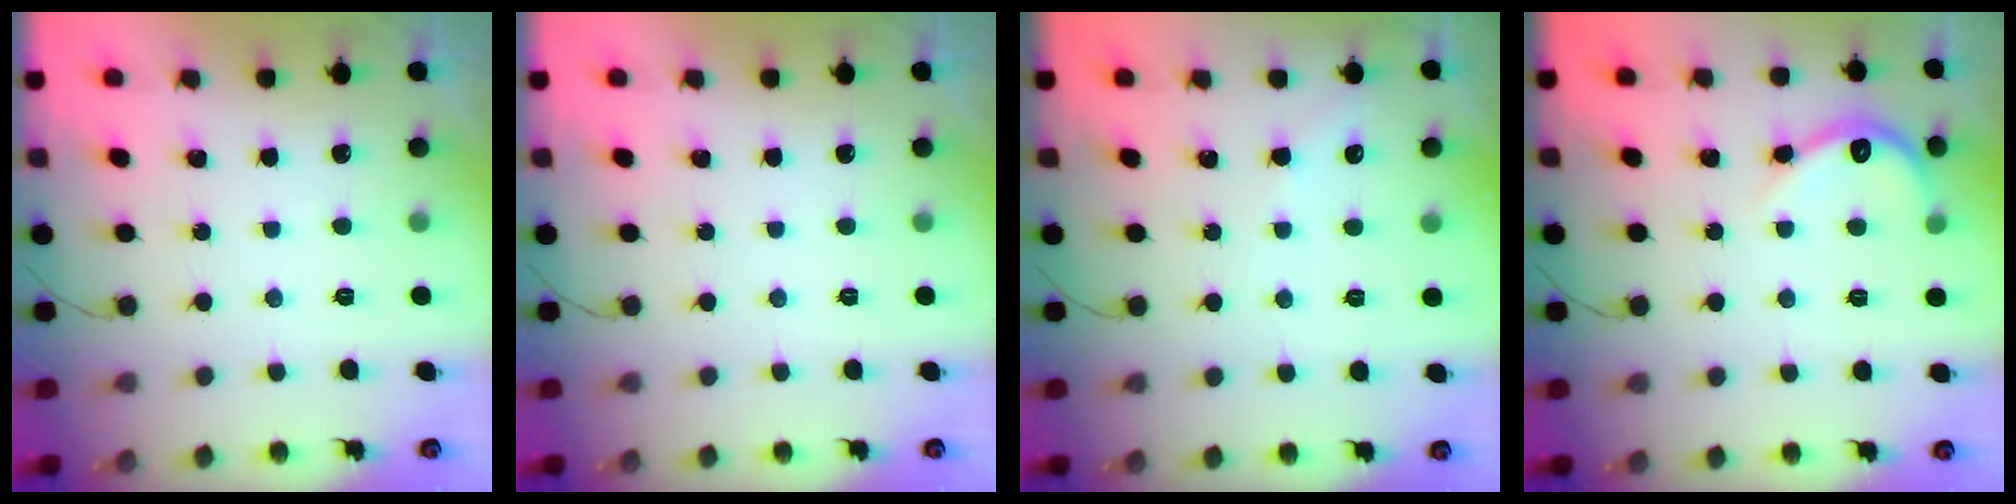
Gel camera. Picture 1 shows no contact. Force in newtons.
{"total": 0.0}
{"total": 3.0, "press": 3.0, "slide": 0.4}
{"total": 7.4, "press": 7.4, "slide": 0.4}